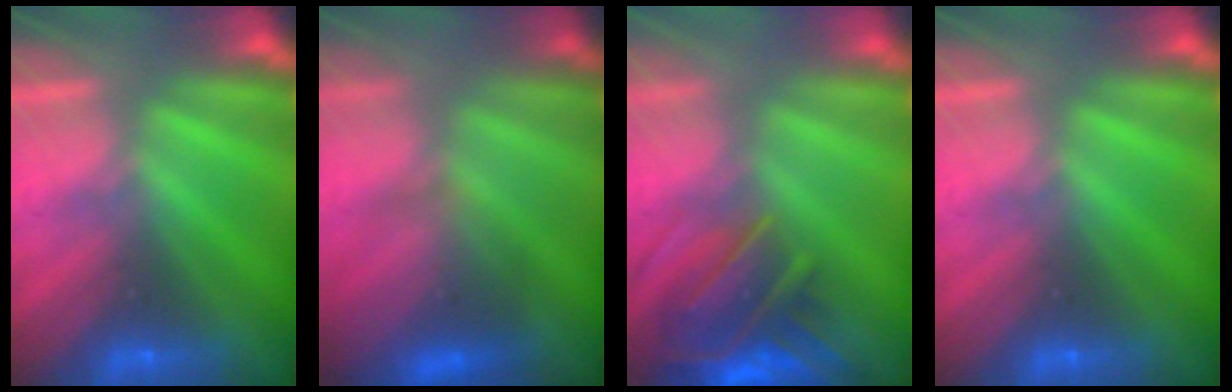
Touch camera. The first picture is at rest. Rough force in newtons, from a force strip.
{"total": 3.6}
{"total": 9.1}
{"total": 0.0}